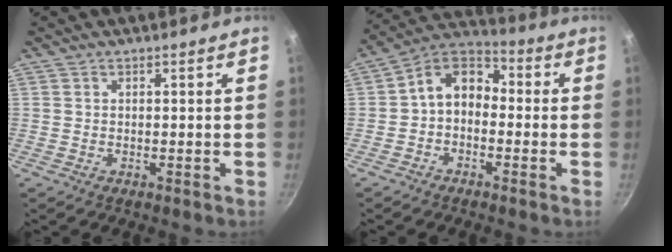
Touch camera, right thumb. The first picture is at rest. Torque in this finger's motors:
{"motor_torque": [1.14, 1.47, 1.25, -0.35, 0.07]}